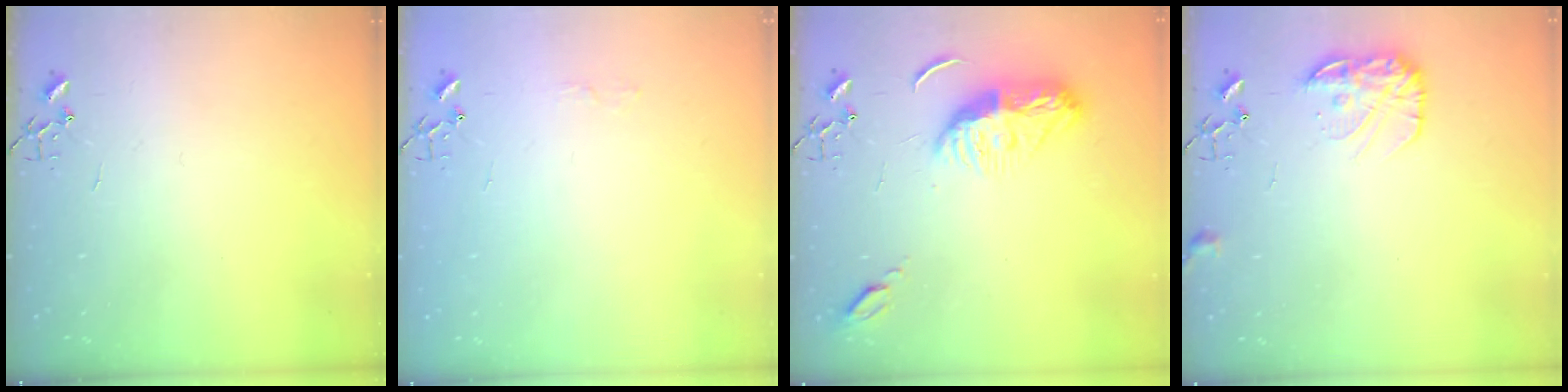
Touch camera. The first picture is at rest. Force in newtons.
{"total": 3.3, "press": 3.2, "slide": 0.5}
{"total": 11.3, "press": 11.3, "slide": 0.3}
{"total": 11.9, "press": 11.9, "slide": 0.4}